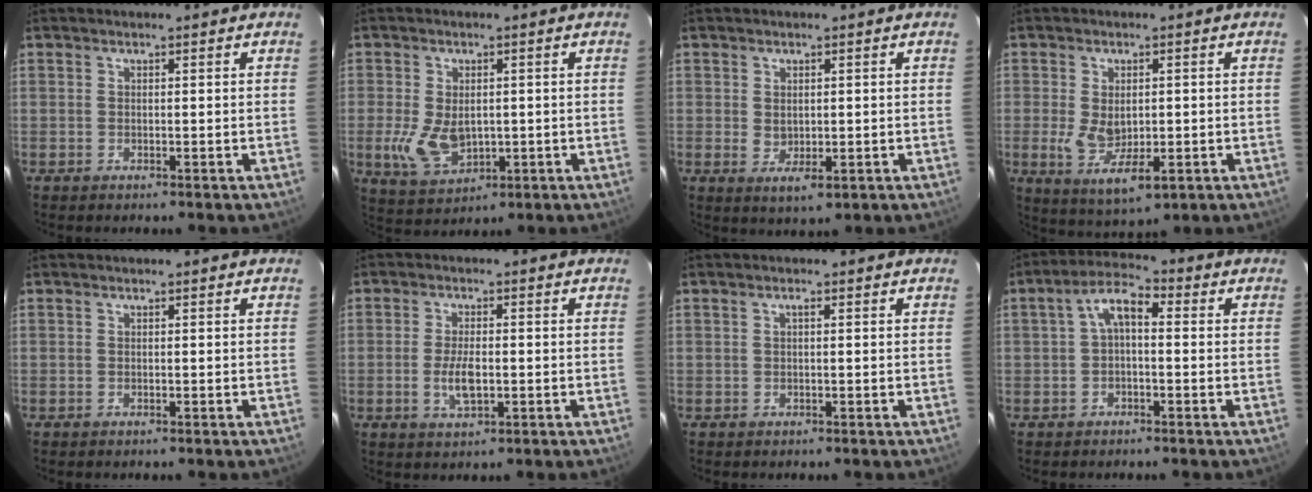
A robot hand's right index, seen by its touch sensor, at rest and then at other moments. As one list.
[{"total": 8.1, "force": [-0.9, 5.1, 6.2], "torque": [-0.138, -0.011, -0.004]}, {"total": 3.4, "force": [-0.2, 2.1, 2.7], "torque": [-0.042, -0.010, 0.002]}, {"total": 8.0, "force": [-1.5, 3.9, 6.8], "torque": [-0.133, -0.019, -0.018]}, {"total": 0.0}, {"total": 5.0, "force": [-1.0, 2.0, 4.4], "torque": [-0.088, -0.002, -0.017]}, {"total": 0.7, "force": [0.2, 0.1, 0.7], "torque": [-0.014, 0.005, 0.001]}, {"total": 5.1, "force": [-0.1, 2.3, 4.5], "torque": [-0.090, 0.022, -0.002]}]